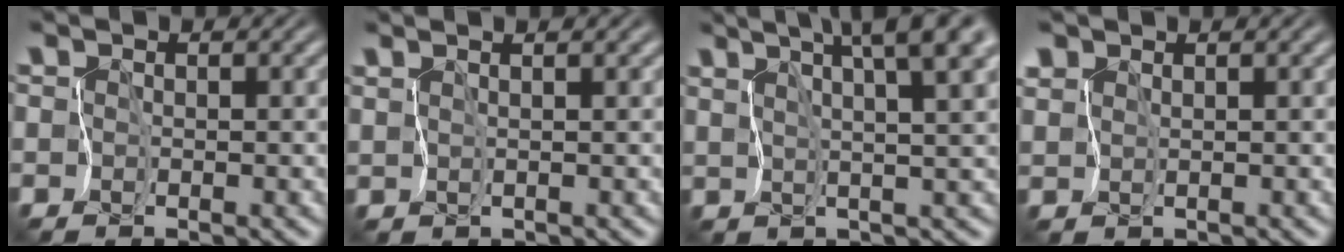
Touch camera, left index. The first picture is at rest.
{"total": 1.4, "force": [1.1, -1.0, -0.2], "torque": [-0.001, -0.013, 0.032]}
{"total": 8.2, "force": [5.2, 0.9, 6.3], "torque": [-0.101, 0.004, 0.084]}
{"total": 2.0, "force": [1.9, 0.4, 0.0], "torque": [-0.017, -0.005, 0.043]}